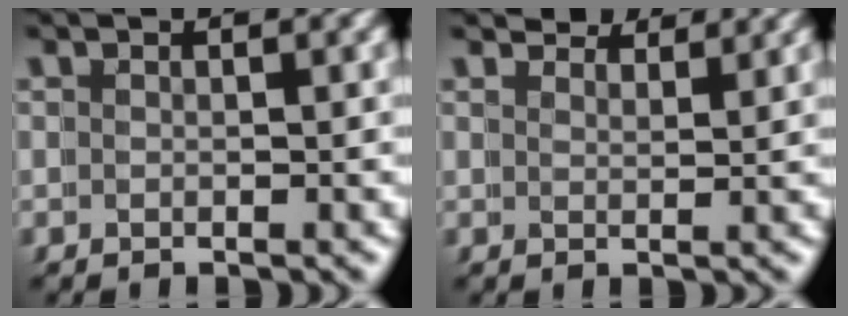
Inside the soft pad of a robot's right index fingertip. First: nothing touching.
{"total": 3.6, "force": [3.6, -0.6, 0.2], "torque": [0.009, 0.005, 0.056]}